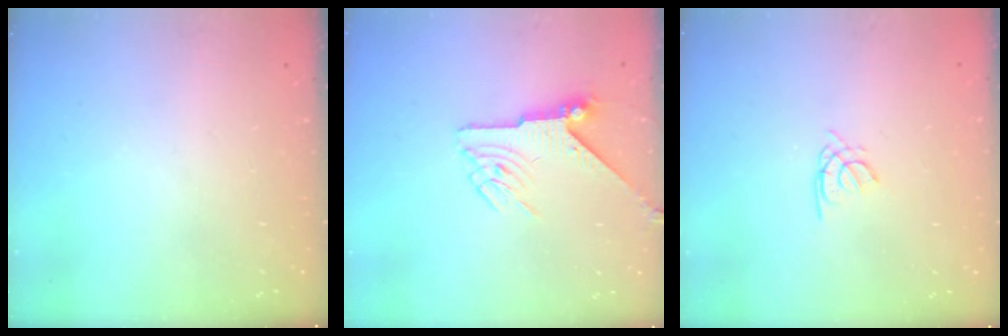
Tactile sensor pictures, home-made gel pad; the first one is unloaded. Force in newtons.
{"total": 6.1, "press": 6.1, "slide": 0.5}
{"total": 1.7, "press": 1.6, "slide": 0.4}